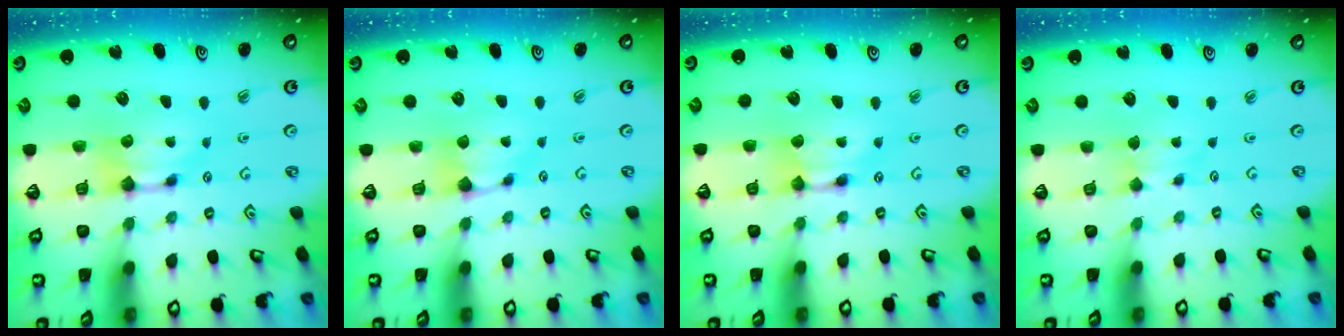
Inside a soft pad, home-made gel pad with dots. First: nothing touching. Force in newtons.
{"total": 0.9, "press": 0.4, "slide": 0.8}
{"total": 1.7, "press": 1.7, "slide": 0.1}
{"total": 2.3, "press": 2.2, "slide": 0.6}